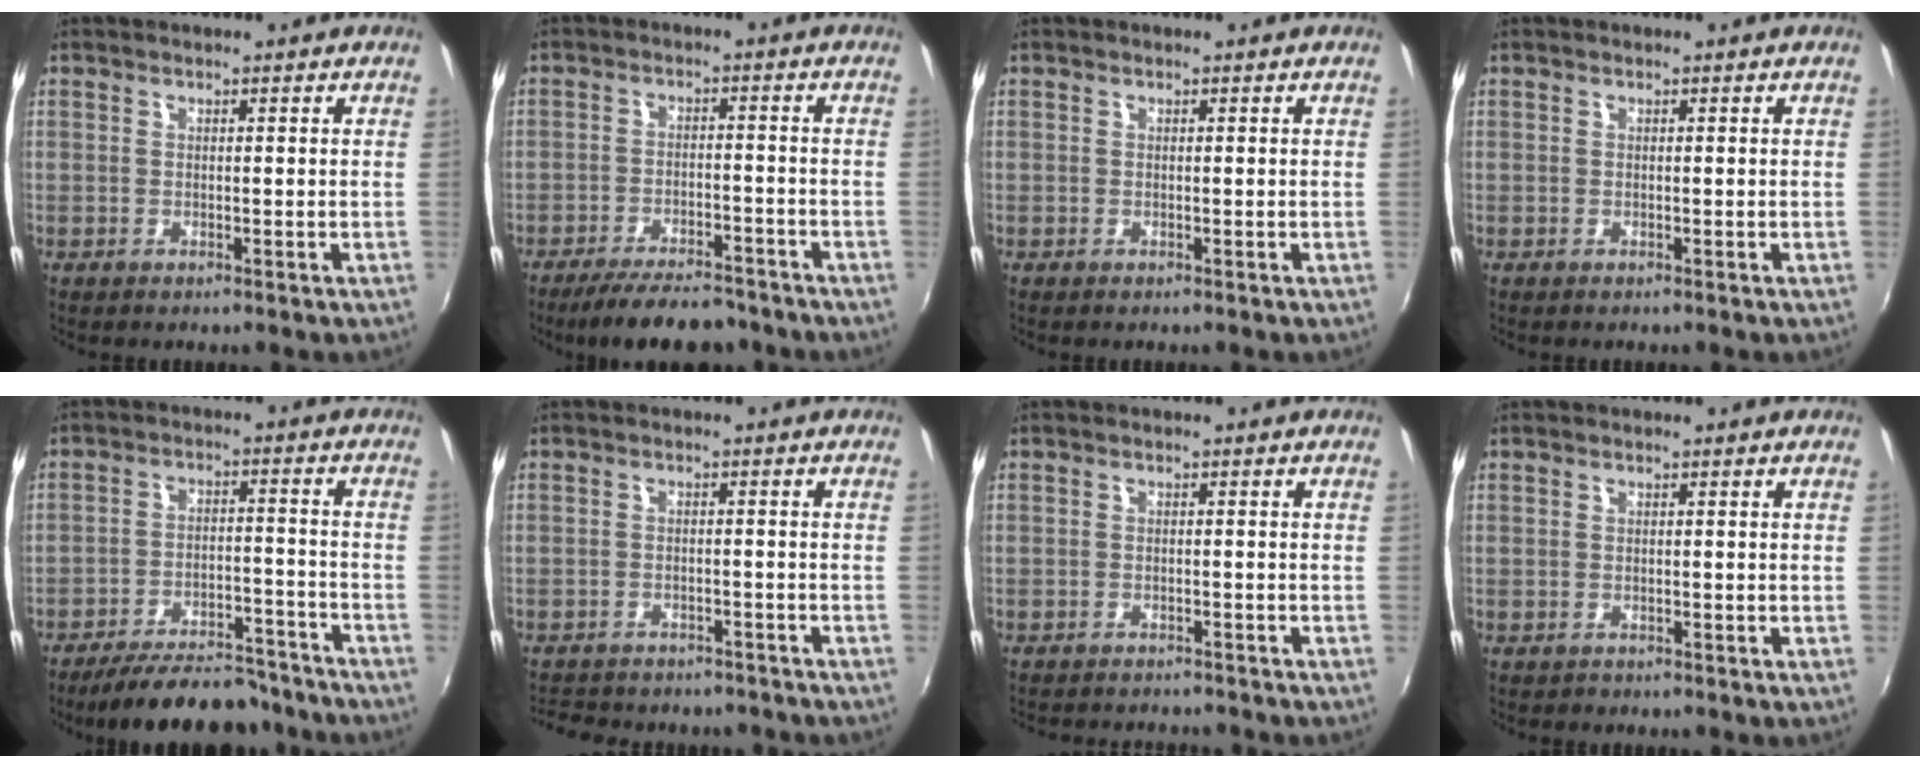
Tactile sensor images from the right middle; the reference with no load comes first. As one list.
[{"total": 11.3, "force": [-9.6, 3.4, 4.9], "torque": [-0.109, -0.006, -0.143]}, {"total": 0.0}, {"total": 0.0}, {"total": 17.2, "force": [-15.1, 4.8, 6.6], "torque": [-0.123, 0.007, -0.205]}, {"total": 11.5, "force": [-9.8, 4.5, 4.1], "torque": [-0.099, -0.010, -0.136]}, {"total": 6.8, "force": [-6.3, 1.5, 2.1], "torque": [-0.055, -0.016, -0.091]}, {"total": 0.6, "force": [-0.5, 0.4, 0.0], "torque": [-0.001, -0.002, -0.007]}]